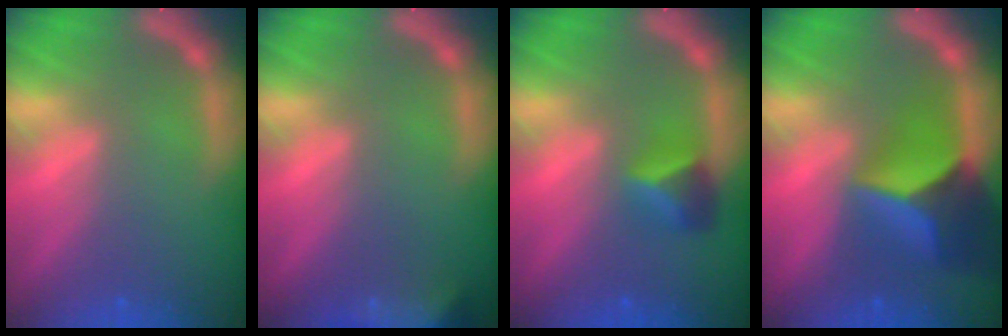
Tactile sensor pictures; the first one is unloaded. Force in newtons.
{"total": 8.5}
{"total": 2.9}
{"total": 8.9}